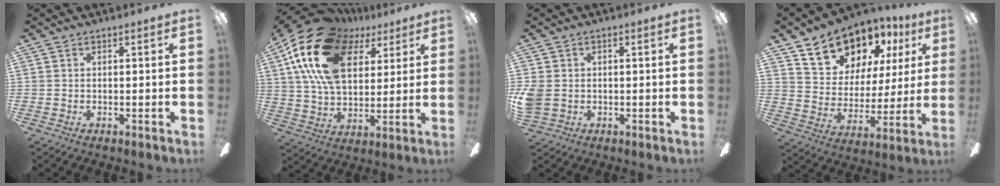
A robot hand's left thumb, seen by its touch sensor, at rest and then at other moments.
{"total": 24.7, "force": [10.9, 15.1, 16.2], "torque": [-0.330, -0.031, 0.189]}
{"total": 4.7, "force": [-0.2, 3.8, 2.7], "torque": [-0.068, 0.004, -0.005]}
{"total": 15.9, "force": [12.2, 9.0, 4.6], "torque": [-0.094, -0.084, 0.228]}